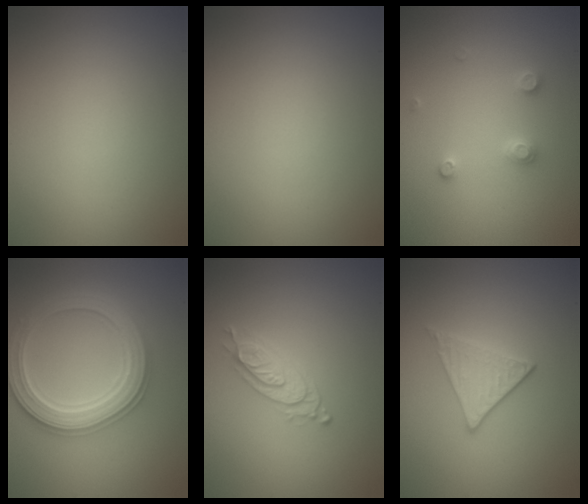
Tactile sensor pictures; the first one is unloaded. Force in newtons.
{"total": 0.0}
{"total": 1.5, "press": 1.5, "slide": 0.2}
{"total": 5.4, "press": 5.4, "slide": 0.9}
{"total": 2.5, "press": 2.1, "slide": 1.4}
{"total": 2.0, "press": 1.7, "slide": 1.0}